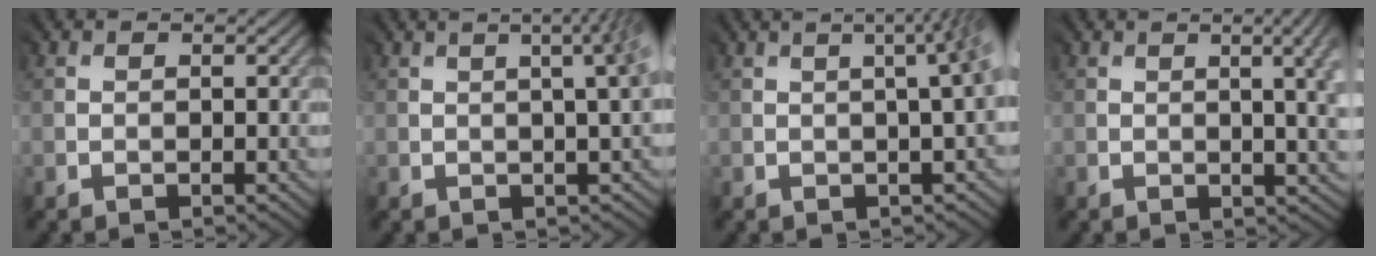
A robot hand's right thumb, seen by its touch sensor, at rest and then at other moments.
{"total": 5.6, "force": [1.4, 1.7, 5.1], "torque": [-0.033, 0.040, -0.002]}
{"total": 5.8, "force": [0.6, 1.6, 5.5], "torque": [-0.027, 0.044, -0.013]}
{"total": 7.2, "force": [0.8, 2.6, 6.7], "torque": [-0.043, 0.024, 0.000]}